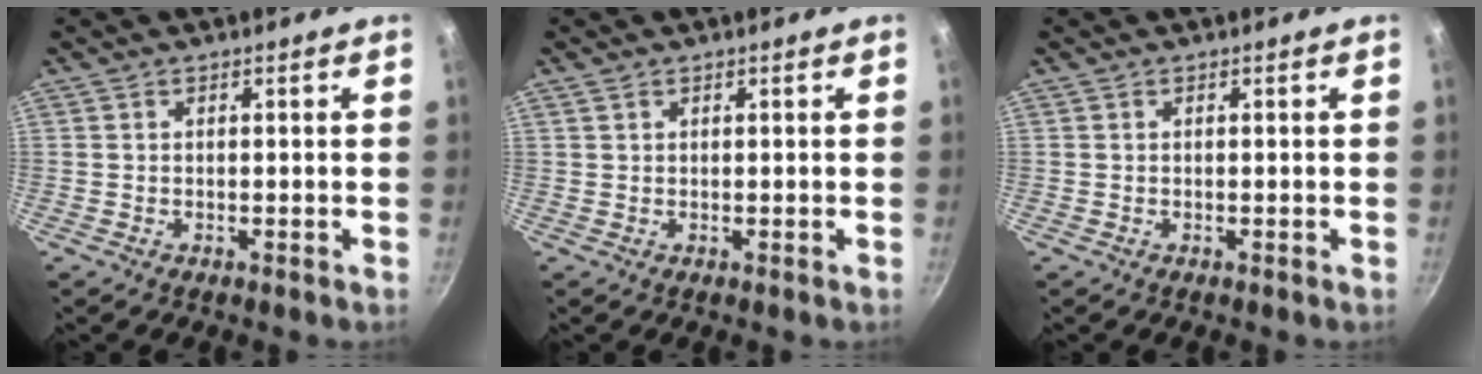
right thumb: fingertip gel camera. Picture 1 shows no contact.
{"total": 0.7, "force": [0.5, 0.5, 0.3], "torque": [-0.005, 0.000, 0.010]}
{"total": 0.0}